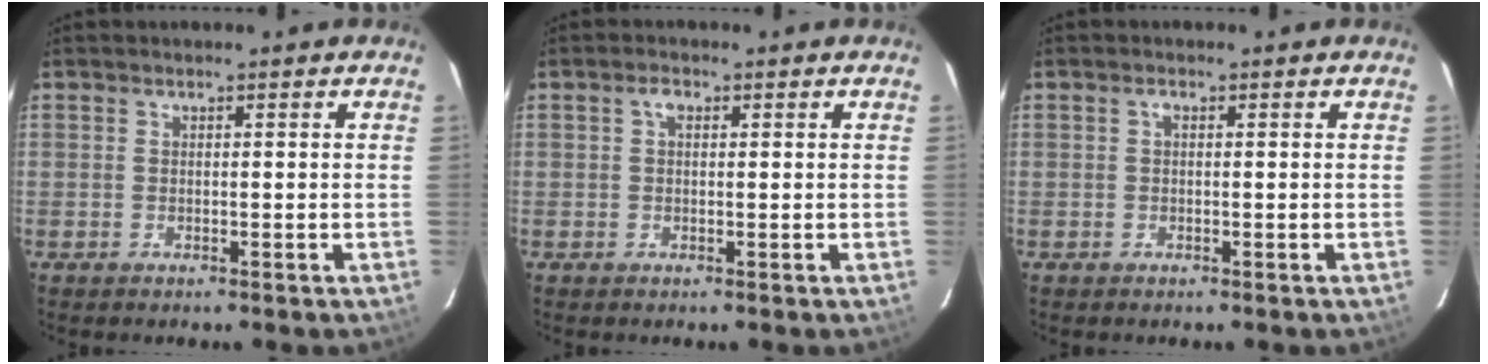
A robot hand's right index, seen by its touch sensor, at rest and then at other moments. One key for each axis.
{"total": 1.5, "fx": 0.4, "fy": 0.9, "fz": 1.1, "tx": -0.019, "ty": 0.008, "tz": 0.005}
{"total": 0.7, "fx": 0.1, "fy": 0.4, "fz": 0.6, "tx": -0.011, "ty": 0.005, "tz": 0.000}